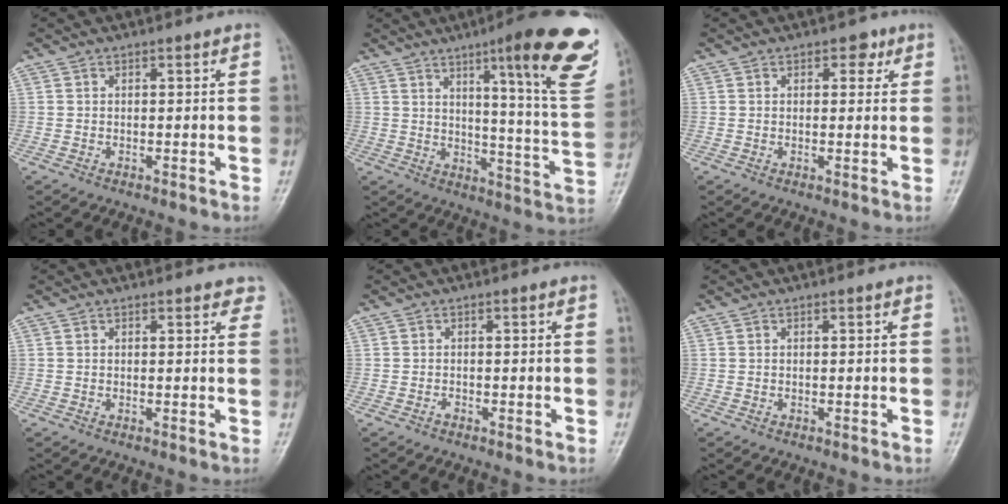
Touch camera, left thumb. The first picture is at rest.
{"total": 22.7, "force": [12.0, 3.0, 19.0], "torque": [-0.223, -0.057, 0.160]}
{"total": 2.9, "force": [1.4, 1.9, 1.7], "torque": [0.000, -0.002, 0.014]}
{"total": 2.4, "force": [1.7, 1.1, 1.1], "torque": [0.012, -0.003, 0.012]}
{"total": 0.6, "force": [-0.5, 0.3, 0.2], "torque": [-0.002, 0.001, -0.011]}
{"total": 0.0}